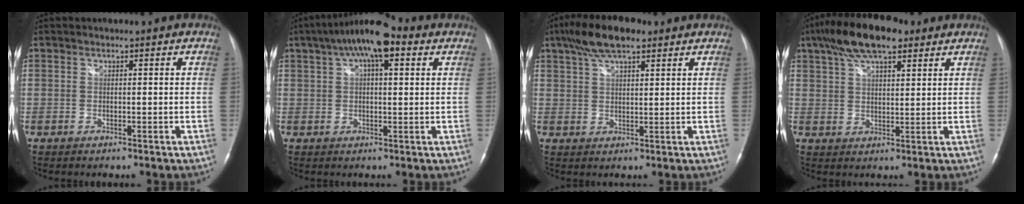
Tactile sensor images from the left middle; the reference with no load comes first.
{"total": 11.4, "force": [5.8, 3.5, 9.2], "torque": [-0.165, 0.040, 0.092]}
{"total": 8.7, "force": [5.9, 2.7, 5.9], "torque": [-0.115, 0.022, 0.102]}
{"total": 11.9, "force": [7.9, 4.0, 8.1], "torque": [-0.153, 0.030, 0.138]}